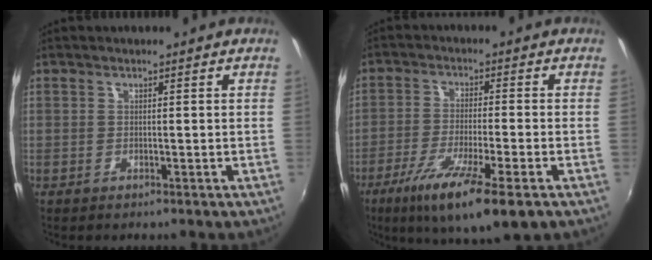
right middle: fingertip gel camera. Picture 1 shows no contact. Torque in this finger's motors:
{"motor_torque": [1.30, -0.84, 0.30, 0.08]}